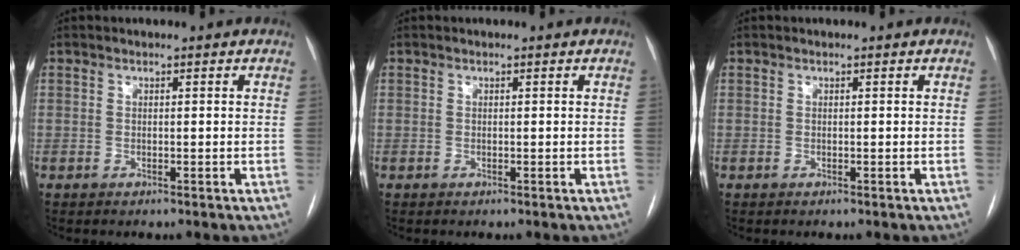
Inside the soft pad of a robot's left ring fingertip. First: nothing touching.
{"total": 0.0}
{"total": 0.0}